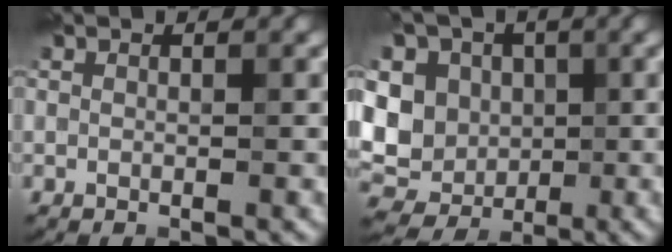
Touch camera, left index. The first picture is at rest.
{"total": 10.6, "force": [1.5, 8.7, 5.9], "torque": [-0.103, 0.011, 0.006]}